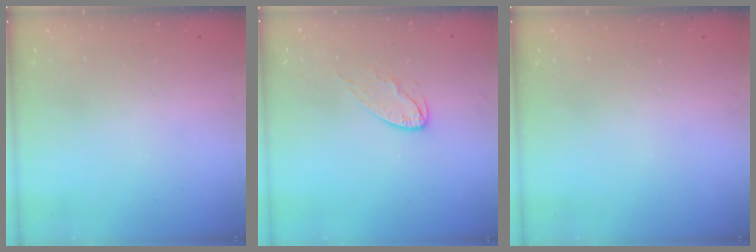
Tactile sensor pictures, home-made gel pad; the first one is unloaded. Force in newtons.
{"total": 6.5, "press": 6.5, "slide": 0.2}
{"total": 0.0}